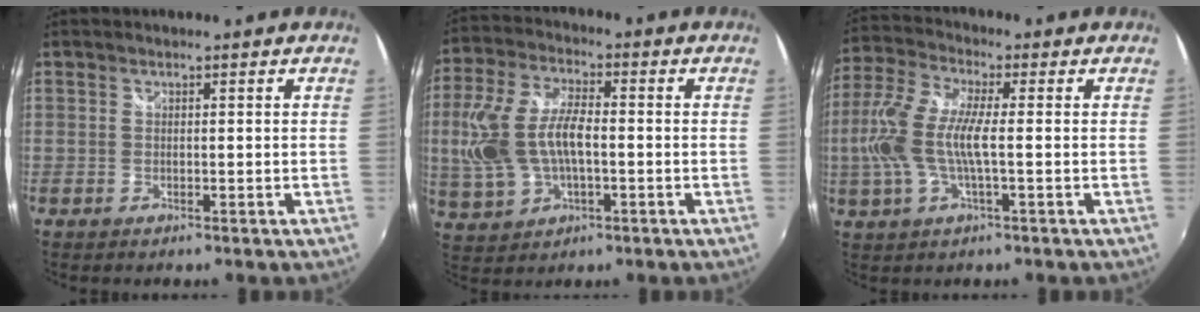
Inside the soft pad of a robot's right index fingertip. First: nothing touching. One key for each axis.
{"total": 13.9, "fx": -0.9, "fy": 7.5, "fz": 11.6, "tx": -0.257, "ty": 0.009, "tz": -0.011}
{"total": 11.7, "fx": -0.9, "fy": 3.0, "fz": 11.3, "tx": -0.242, "ty": 0.003, "tz": -0.020}